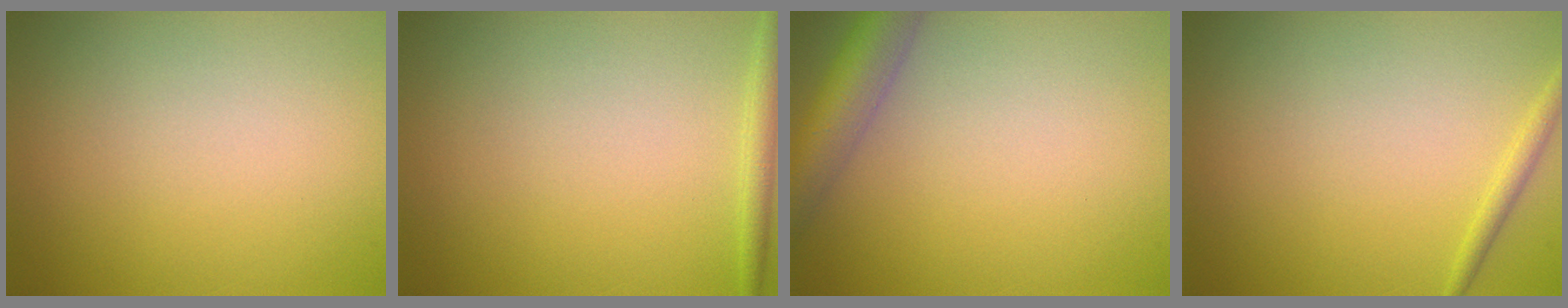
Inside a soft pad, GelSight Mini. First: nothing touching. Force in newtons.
{"total": 1.4, "press": 1.4, "slide": 0.1}
{"total": 4.4, "press": 4.4, "slide": 0.3}
{"total": 1.1, "press": 1.1, "slide": 0.1}